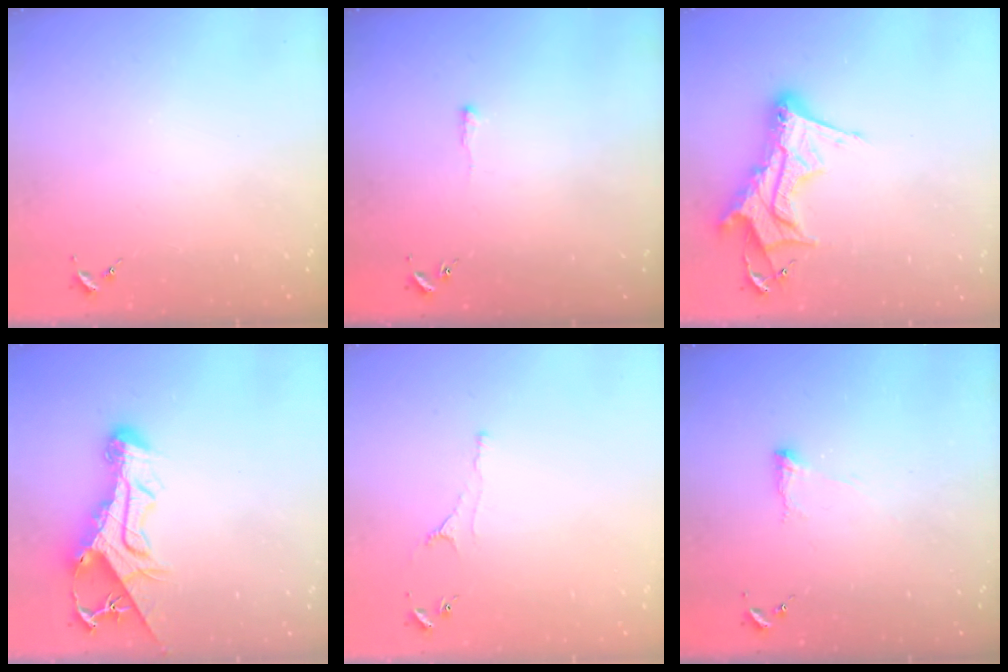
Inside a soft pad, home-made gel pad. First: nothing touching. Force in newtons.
{"total": 2.1, "press": 2.1, "slide": 0.4}
{"total": 15.9, "press": 15.9, "slide": 1.3}
{"total": 14.2, "press": 14.1, "slide": 1.6}
{"total": 2.2, "press": 2.1, "slide": 0.4}
{"total": 5.1, "press": 5.1, "slide": 0.8}